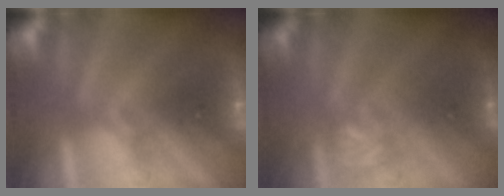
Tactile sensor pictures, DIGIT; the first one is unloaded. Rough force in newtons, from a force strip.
{"total": 2.1}